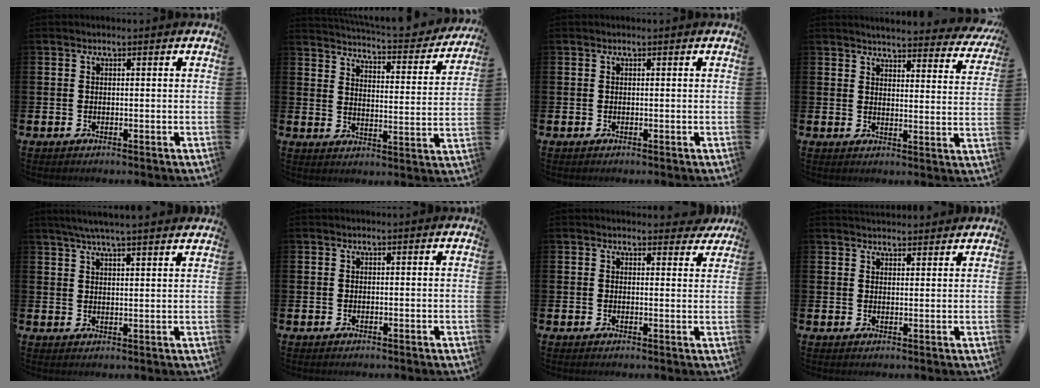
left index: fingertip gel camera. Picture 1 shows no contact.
{"total": 4.5, "force": [4.4, 0.2, 0.9], "torque": [-0.028, -0.049, 0.066]}
{"total": 0.0}
{"total": 4.1, "force": [4.0, 0.4, 0.6], "torque": [-0.021, -0.035, 0.067]}
{"total": 4.9, "force": [4.6, -0.3, 1.7], "torque": [-0.044, -0.014, 0.082]}
{"total": 0.0}
{"total": 2.3, "force": [2.1, 0.7, 0.1], "torque": [0.010, -0.010, 0.035]}
{"total": 2.8, "force": [2.7, 0.6, 0.0], "torque": [0.001, -0.013, 0.048]}